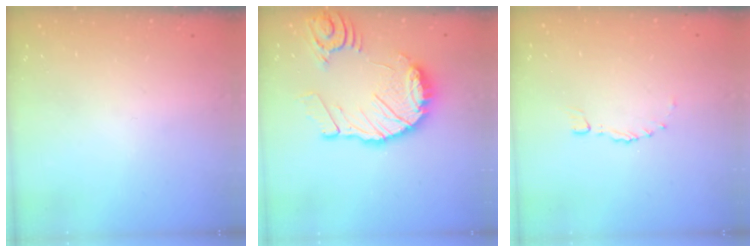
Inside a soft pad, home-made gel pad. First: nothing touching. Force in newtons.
{"total": 17.6, "press": 17.5, "slide": 2.2}
{"total": 0.0}